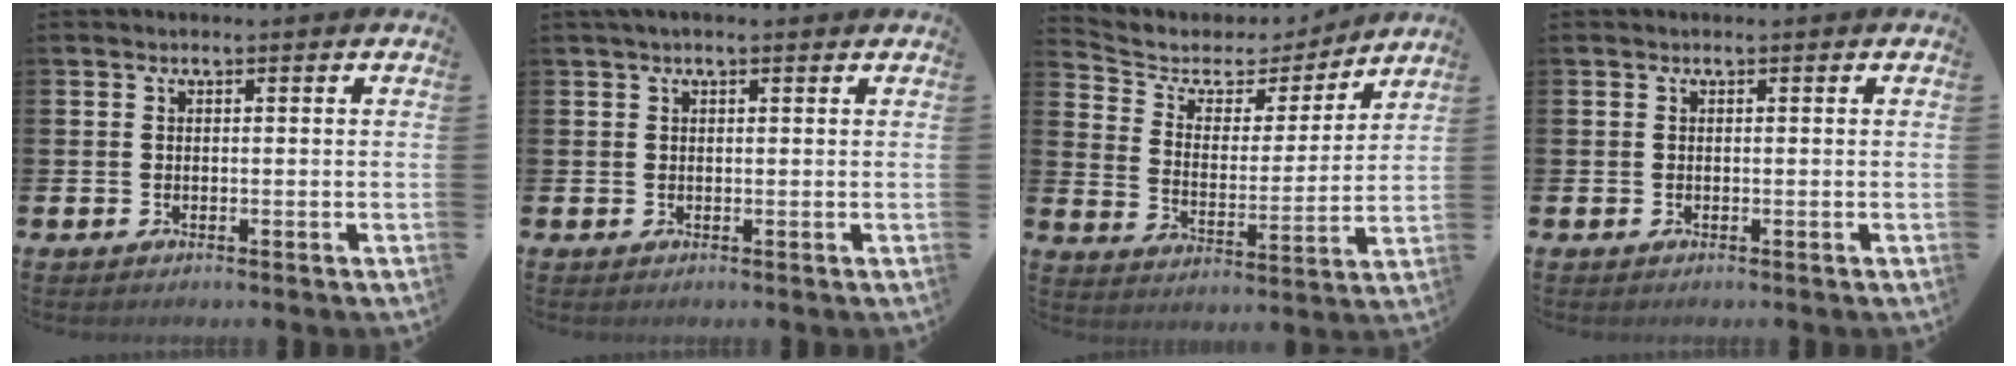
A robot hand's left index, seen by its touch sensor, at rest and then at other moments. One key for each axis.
{"total": 1.2, "fx": 0.9, "fy": 0.3, "fz": 0.8, "tx": -0.015, "ty": 0.004, "tz": 0.014}
{"total": 5.2, "fx": 4.2, "fy": 2.7, "fz": 1.2, "tx": -0.059, "ty": -0.031, "tz": 0.067}
{"total": 0.0}